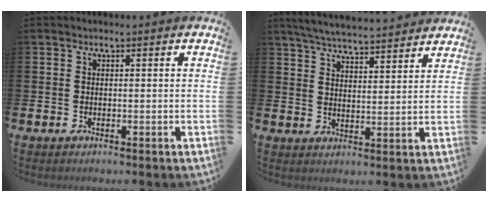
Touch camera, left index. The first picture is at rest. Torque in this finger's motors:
{"motor_torque": [0.20, -0.79, 0.58, 0.16]}